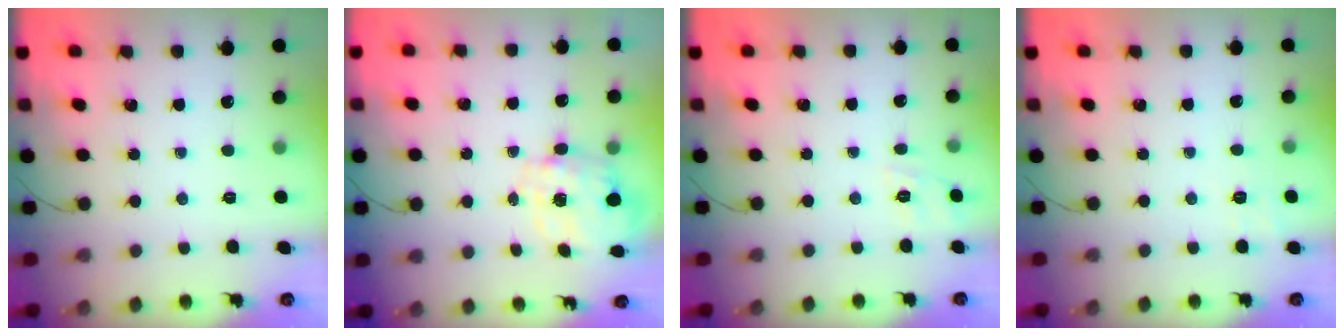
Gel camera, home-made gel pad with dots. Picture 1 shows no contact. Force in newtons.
{"total": 2.7, "press": 2.6, "slide": 0.8}
{"total": 8.7, "press": 8.5, "slide": 1.8}
{"total": 1.8, "press": 0.5, "slide": 1.7}